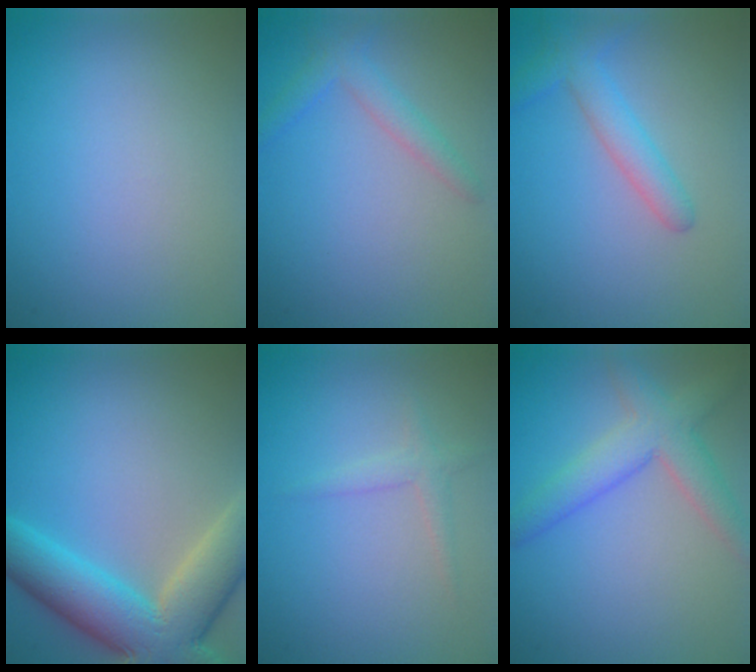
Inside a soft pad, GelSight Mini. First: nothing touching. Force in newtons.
{"total": 2.2, "press": 2.2, "slide": 0.0}
{"total": 2.8, "press": 2.7, "slide": 0.2}
{"total": 10.0, "press": 10.0, "slide": 0.7}
{"total": 1.4, "press": 1.4, "slide": 0.0}
{"total": 4.6, "press": 4.6, "slide": 0.2}